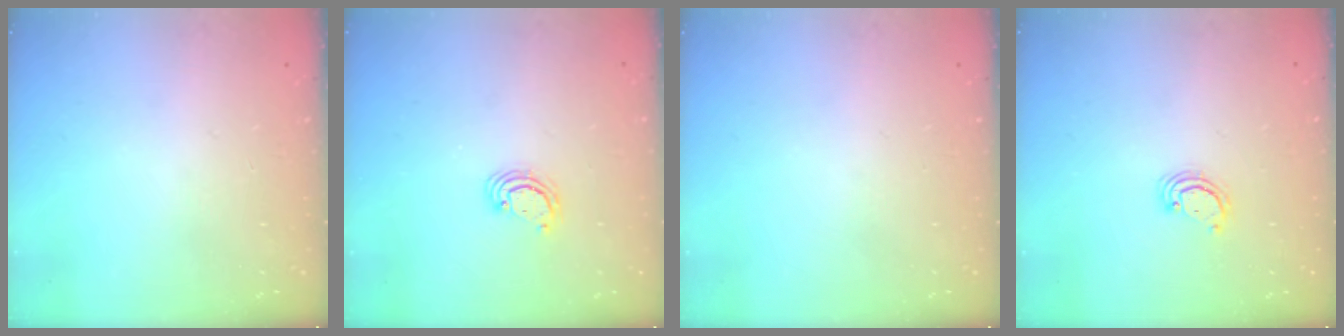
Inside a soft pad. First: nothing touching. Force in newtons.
{"total": 3.2, "press": 3.1, "slide": 0.3}
{"total": 0.0}
{"total": 2.9, "press": 2.8, "slide": 0.3}